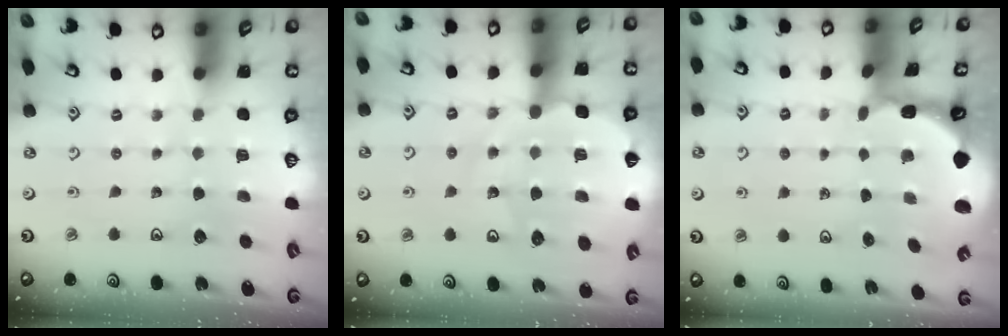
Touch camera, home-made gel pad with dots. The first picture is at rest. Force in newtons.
{"total": 13.6, "press": 13.2, "slide": 3.2}
{"total": 1.0, "press": 1.0, "slide": 0.2}